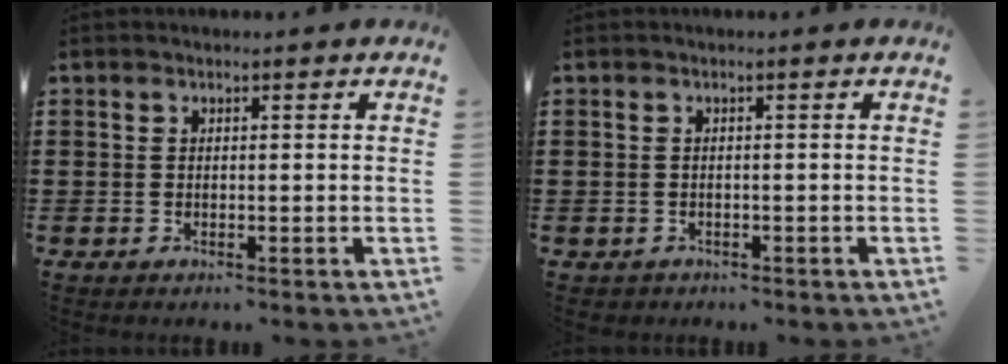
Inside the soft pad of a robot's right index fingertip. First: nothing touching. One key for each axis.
{"total": 0.8, "fx": -0.7, "fy": 0.4, "fz": -0.1, "tx": -0.001, "ty": 0.004, "tz": -0.017}